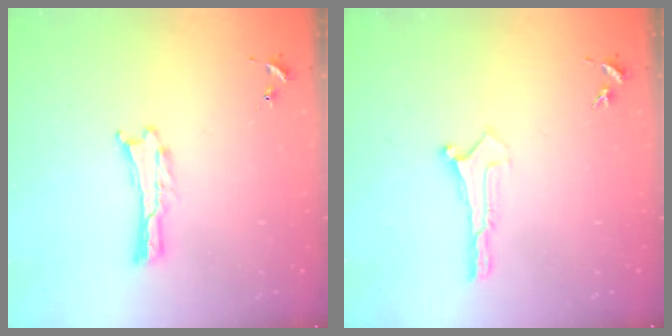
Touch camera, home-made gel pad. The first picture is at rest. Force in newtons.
{"total": 0.0}